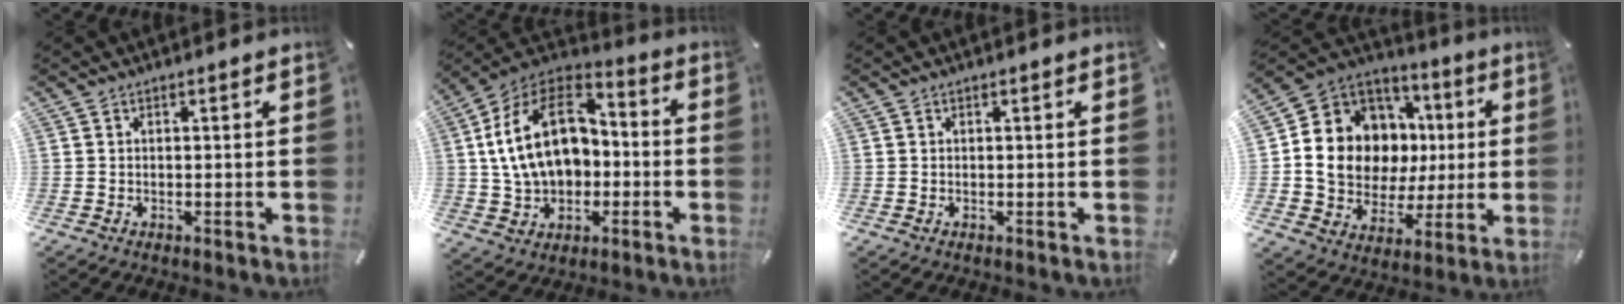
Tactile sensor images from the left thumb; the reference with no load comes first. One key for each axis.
{"total": 20.5, "fx": 1.1, "fy": 15.2, "fz": 13.7, "tx": -0.267, "ty": 0.016, "tz": 0.022}
{"total": 0.0}
{"total": 13.5, "fx": 0.7, "fy": 12.1, "fz": 6.1, "tx": -0.116, "ty": -0.023, "tz": 0.025}